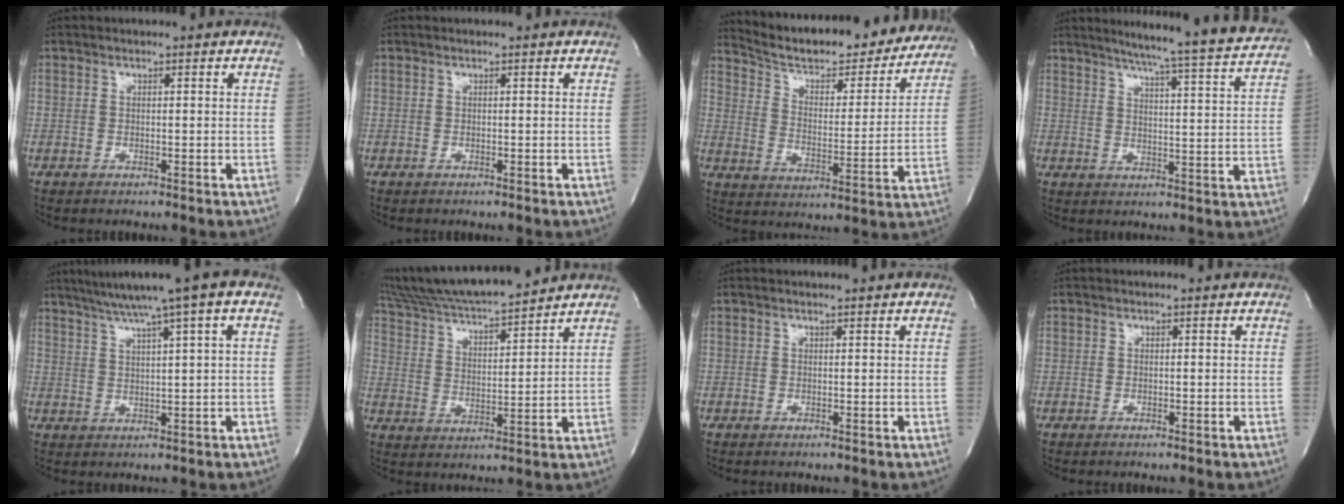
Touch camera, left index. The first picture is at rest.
{"total": 0.0}
{"total": 22.8, "force": [20.8, 5.7, 7.4], "torque": [-0.111, -0.023, 0.283]}
{"total": 18.4, "force": [16.9, -1.4, 7.3], "torque": [-0.120, -0.062, 0.204]}
{"total": 9.2, "force": [5.7, -0.9, 7.1], "torque": [-0.118, 0.022, 0.089]}
{"total": 16.3, "force": [14.9, 0.8, 6.7], "torque": [-0.126, 0.010, 0.258]}
{"total": 0.5, "force": [0.4, -0.2, 0.2], "torque": [-0.008, -0.006, 0.013]}
{"total": 0.0}